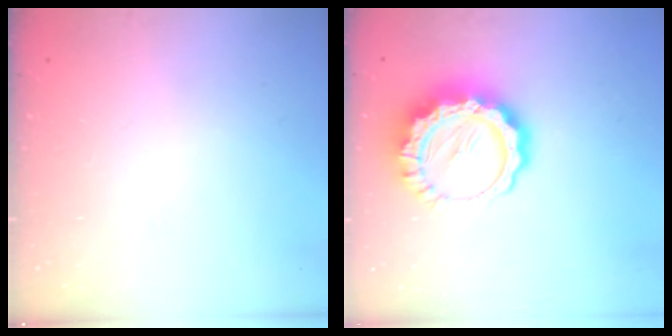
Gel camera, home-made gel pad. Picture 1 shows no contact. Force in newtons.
{"total": 12.5, "press": 12.5, "slide": 1.1}